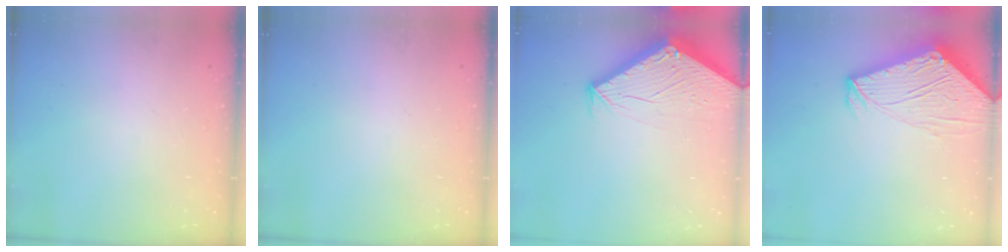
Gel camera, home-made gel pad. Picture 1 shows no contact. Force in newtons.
{"total": 0.0}
{"total": 3.3, "press": 3.3, "slide": 0.1}
{"total": 11.1, "press": 11.0, "slide": 1.6}